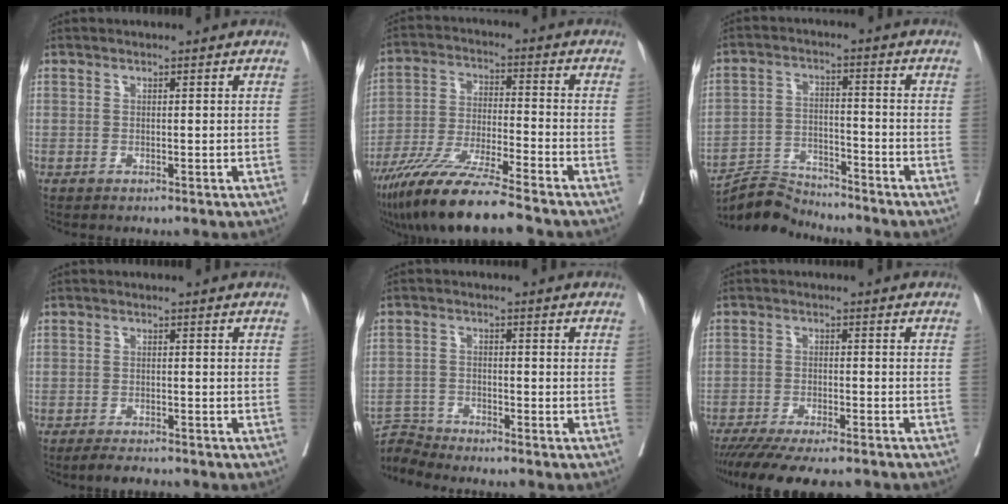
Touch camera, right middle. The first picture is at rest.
{"total": 13.0, "force": [-10.2, -0.1, 8.1], "torque": [-0.150, -0.032, -0.184]}
{"total": 7.0, "force": [-6.9, -0.2, -1.1], "torque": [0.012, 0.005, -0.126]}
{"total": 3.4, "force": [-3.1, 0.5, 1.4], "torque": [-0.024, -0.010, -0.051]}
{"total": 4.6, "force": [-4.3, -1.3, -1.2], "torque": [0.019, -0.009, -0.083]}
{"total": 14.4, "force": [-12.4, 2.2, 7.0], "torque": [-0.115, -0.028, -0.181]}